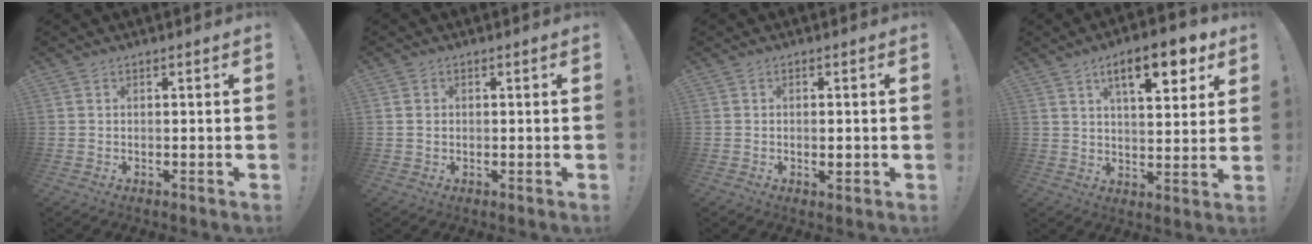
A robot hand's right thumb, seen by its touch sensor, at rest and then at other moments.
{"total": 1.4, "force": [0.2, 1.3, 0.5], "torque": [-0.007, 0.003, 0.003]}
{"total": 1.5, "force": [-0.4, 0.6, 1.3], "torque": [-0.011, -0.002, -0.009]}
{"total": 13.4, "force": [6.9, 4.6, 10.5], "torque": [-0.147, -0.025, 0.108]}